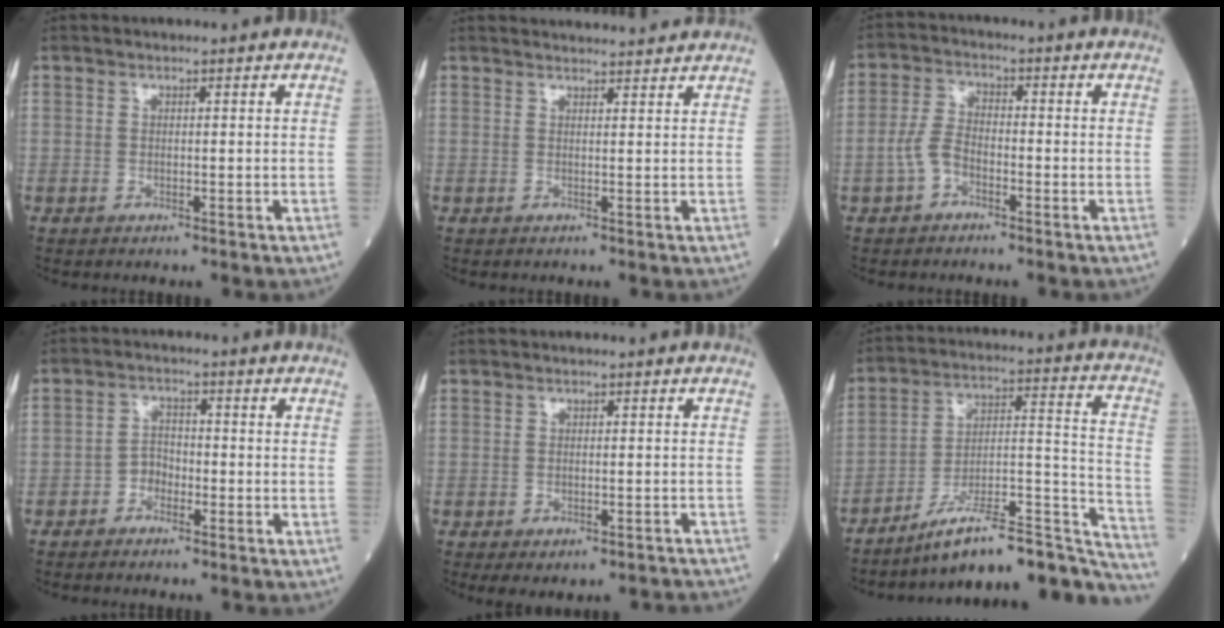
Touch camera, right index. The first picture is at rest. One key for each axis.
{"total": 6.9, "fx": 6.8, "fy": 0.3, "fz": 1.1, "tx": -0.012, "ty": 0.028, "tz": 0.078}
{"total": 4.3, "fx": -2.0, "fy": 2.5, "fz": 2.9, "tx": -0.068, "ty": 0.008, "tz": -0.044}
{"total": 2.7, "fx": -1.6, "fy": 1.8, "fz": 1.1, "tx": -0.012, "ty": 0.009, "tz": -0.032}
{"total": 5.9, "fx": -4.9, "fy": 2.2, "fz": 2.6, "tx": -0.026, "ty": 0.011, "tz": -0.056}
{"total": 23.0, "fx": -19.3, "fy": 4.3, "fz": 11.8, "tx": -0.101, "ty": 0.042, "tz": -0.289}